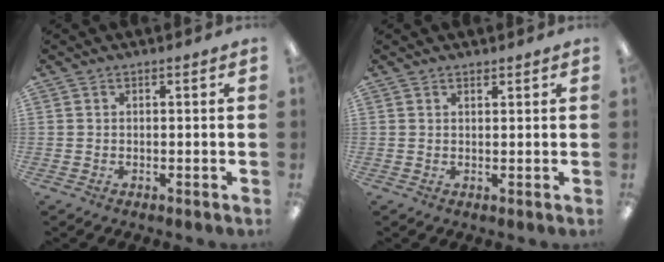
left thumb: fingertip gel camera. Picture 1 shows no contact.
{"total": 1.2, "force": [1.0, 0.4, 0.4], "torque": [-0.001, -0.004, 0.018]}